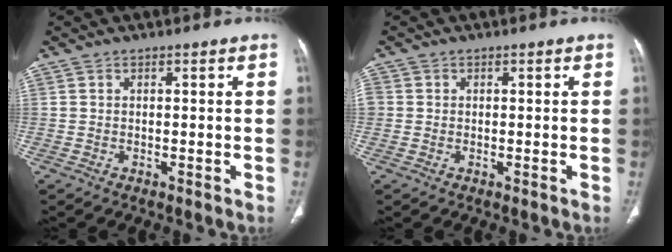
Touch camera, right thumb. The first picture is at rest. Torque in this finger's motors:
{"motor_torque": [-0.39, 0.85, 0.52, -0.37, 0.07]}